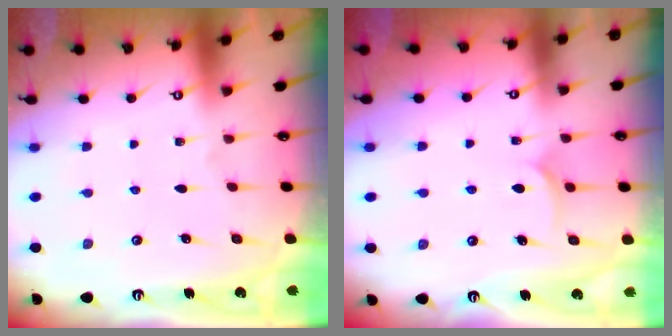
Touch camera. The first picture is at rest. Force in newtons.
{"total": 6.5, "press": 6.5, "slide": 0.3}